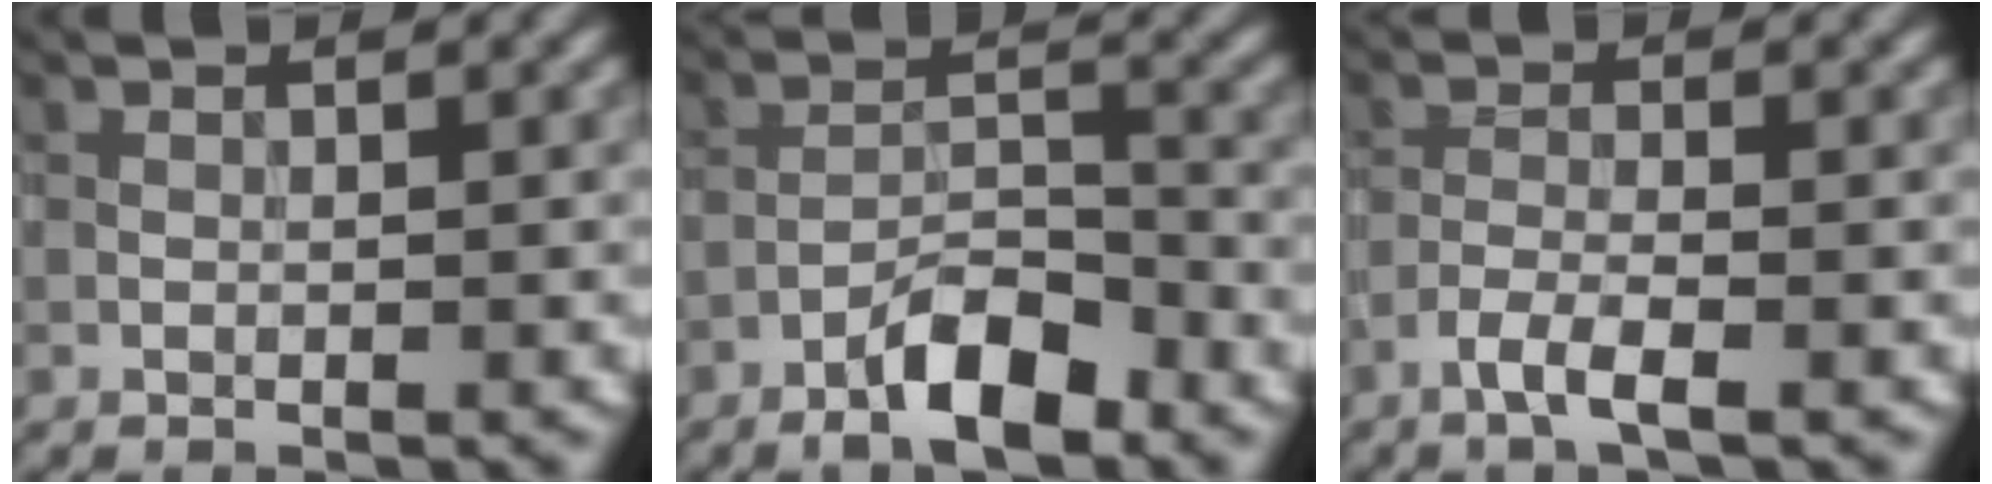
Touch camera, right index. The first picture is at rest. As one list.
[{"total": 4.8, "force": [-3.3, 1.3, 3.2], "torque": [-0.052, 0.011, -0.065]}, {"total": 2.4, "force": [-1.5, 0.3, 1.8], "torque": [-0.038, 0.003, -0.037]}]